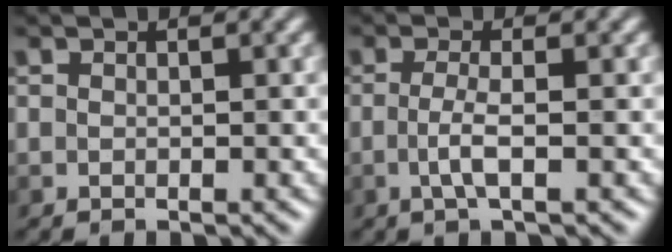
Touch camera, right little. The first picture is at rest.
{"total": 1.9, "force": [-0.7, 0.0, 1.8], "torque": [-0.043, 0.002, -0.013]}